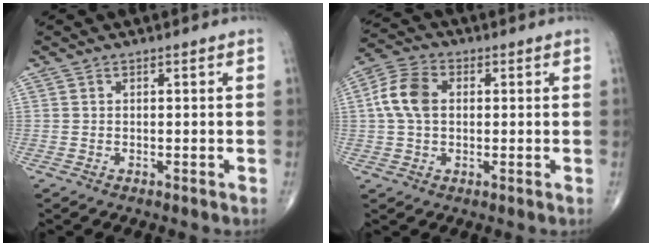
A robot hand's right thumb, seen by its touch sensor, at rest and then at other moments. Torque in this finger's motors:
{"motor_torque": [0.46, 1.03, 0.74, -0.19, 0.06]}